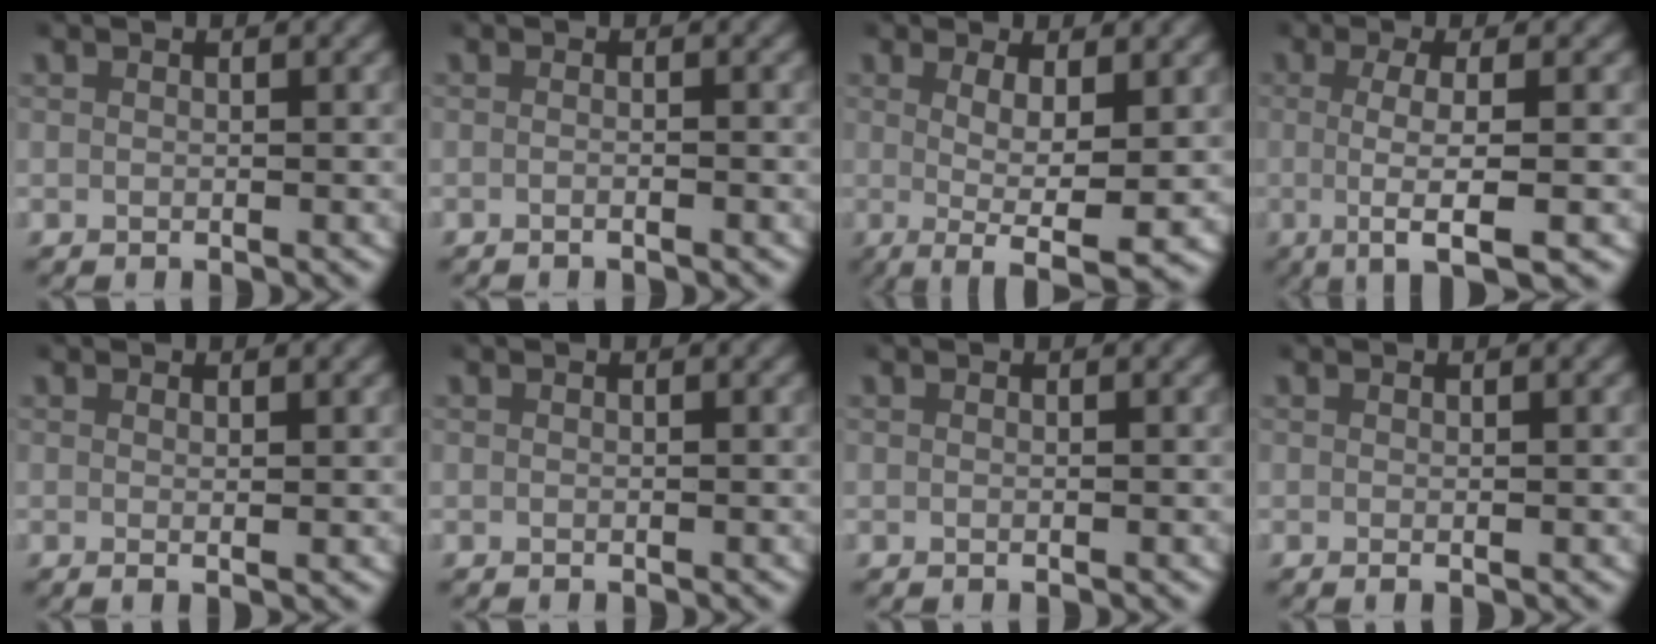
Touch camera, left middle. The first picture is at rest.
{"total": 0.8, "force": [-0.6, -0.3, 0.4], "torque": [-0.011, 0.001, -0.013]}
{"total": 6.2, "force": [-3.0, 1.4, 5.3], "torque": [-0.091, -0.033, -0.031]}
{"total": 5.8, "force": [-2.6, 0.6, 5.1], "torque": [-0.088, -0.015, -0.034]}
{"total": 0.9, "force": [0.4, -0.3, 0.8], "torque": [-0.016, -0.005, 0.007]}
{"total": 0.0}
{"total": 0.0}
{"total": 0.5, "force": [0.1, -0.2, 0.5], "torque": [-0.008, -0.002, 0.003]}